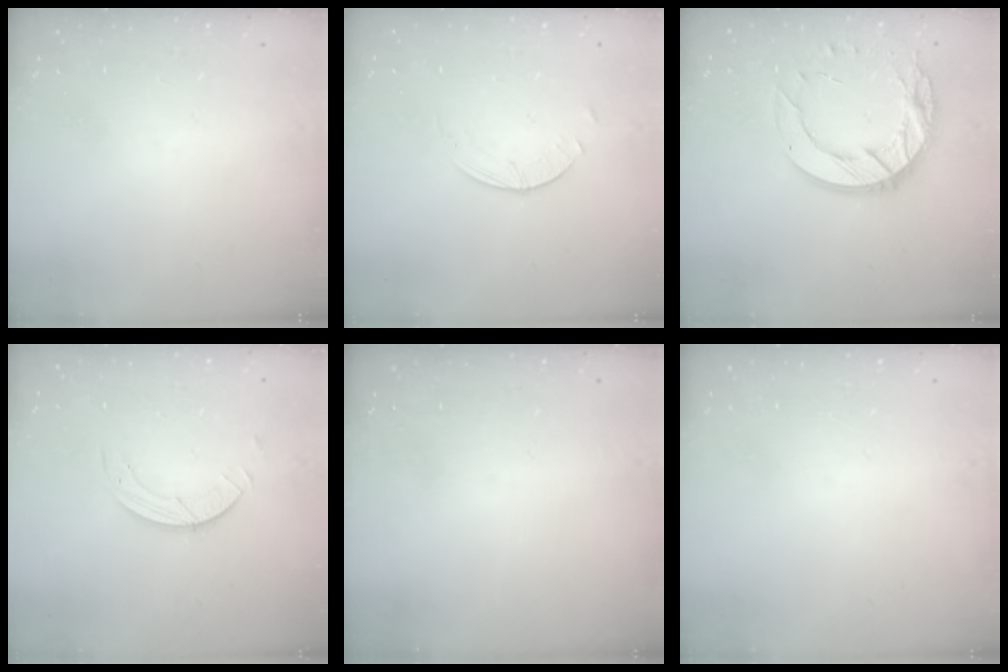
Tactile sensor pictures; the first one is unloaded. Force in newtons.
{"total": 0.9, "press": 0.9, "slide": 0.1}
{"total": 16.8, "press": 16.8, "slide": 1.2}
{"total": 3.2, "press": 3.1, "slide": 0.3}
{"total": 0.0}
{"total": 0.0}